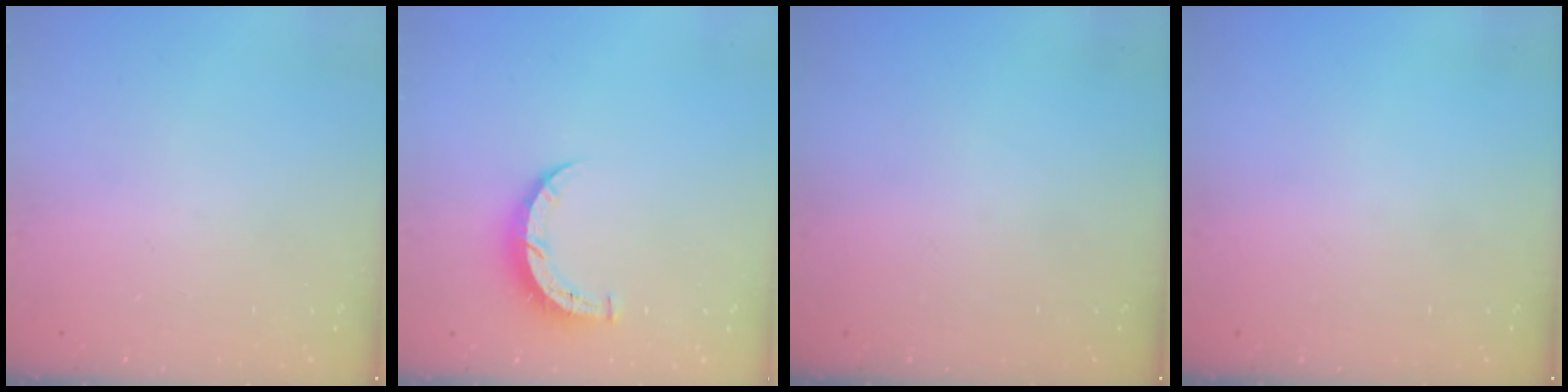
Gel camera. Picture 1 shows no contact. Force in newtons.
{"total": 6.7, "press": 6.7, "slide": 0.6}
{"total": 0.0}
{"total": 0.0}